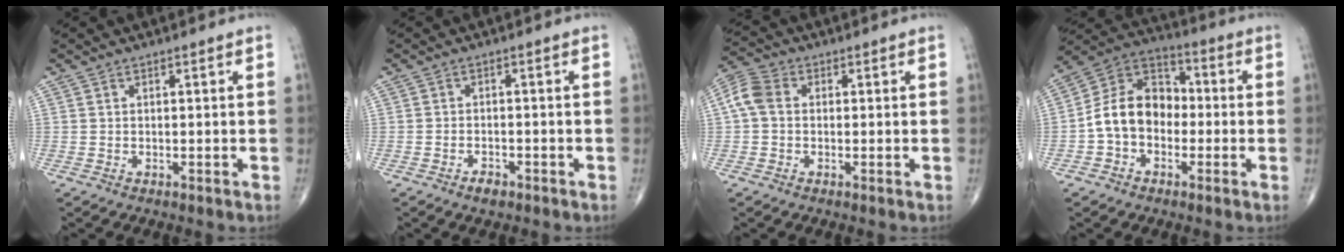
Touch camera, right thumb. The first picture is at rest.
{"total": 2.0, "force": [-1.4, 1.0, 1.0], "torque": [-0.015, 0.008, -0.023]}
{"total": 5.7, "force": [0.3, 4.4, 3.7], "torque": [-0.082, 0.019, -0.003]}
{"total": 11.0, "force": [-2.0, 8.2, 7.1], "torque": [-0.109, 0.043, -0.053]}